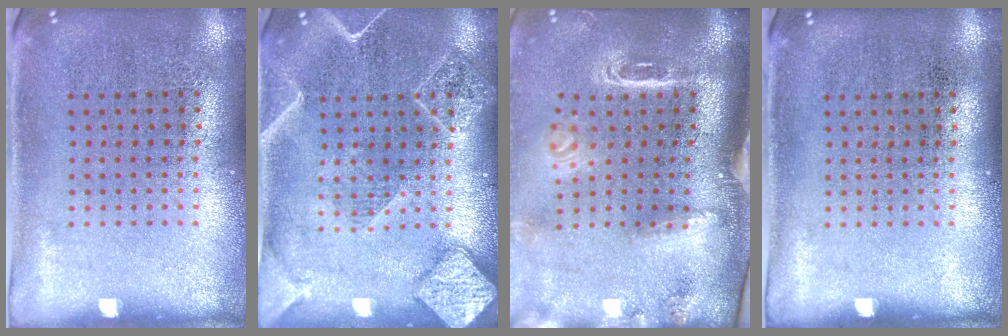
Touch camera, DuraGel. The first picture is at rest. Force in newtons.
{"total": 2.1, "press": 2.1, "slide": 0.2}
{"total": 3.1, "press": 2.1, "slide": 2.3}
{"total": 0.0}